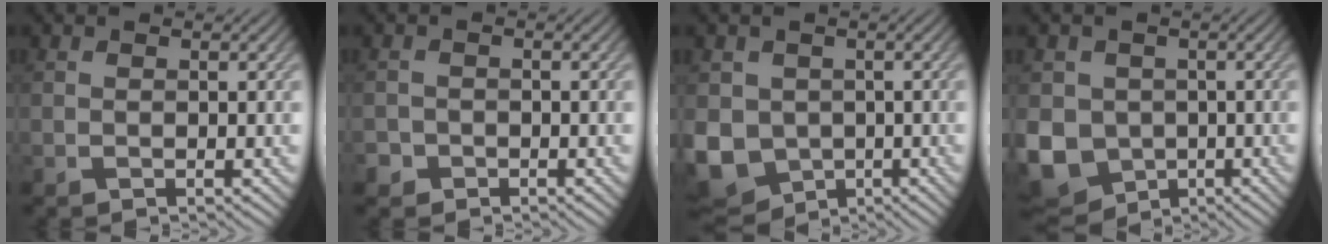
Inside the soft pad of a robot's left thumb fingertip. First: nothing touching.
{"total": 1.9, "force": [-1.1, 1.5, 0.2], "torque": [0.002, -0.003, -0.025]}
{"total": 8.4, "force": [-1.2, 7.2, 4.3], "torque": [-0.122, -0.030, -0.022]}
{"total": 9.5, "force": [-1.7, 8.2, 4.4], "torque": [-0.132, -0.035, -0.038]}